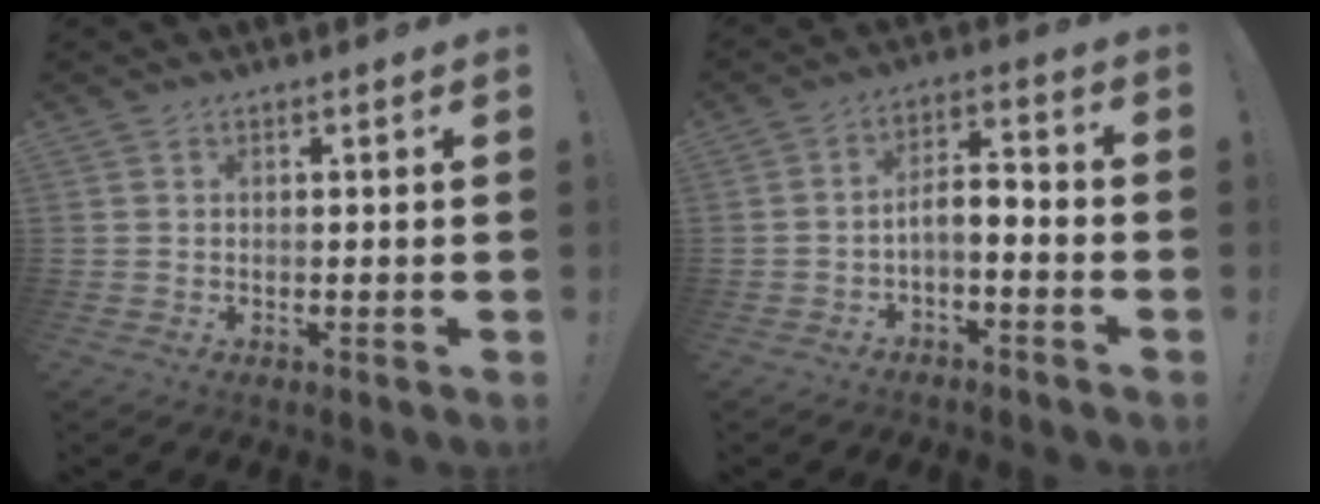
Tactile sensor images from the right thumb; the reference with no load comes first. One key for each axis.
{"total": 5.3, "fx": -3.4, "fy": 2.0, "fz": 3.6, "tx": -0.069, "ty": 0.009, "tz": -0.062}